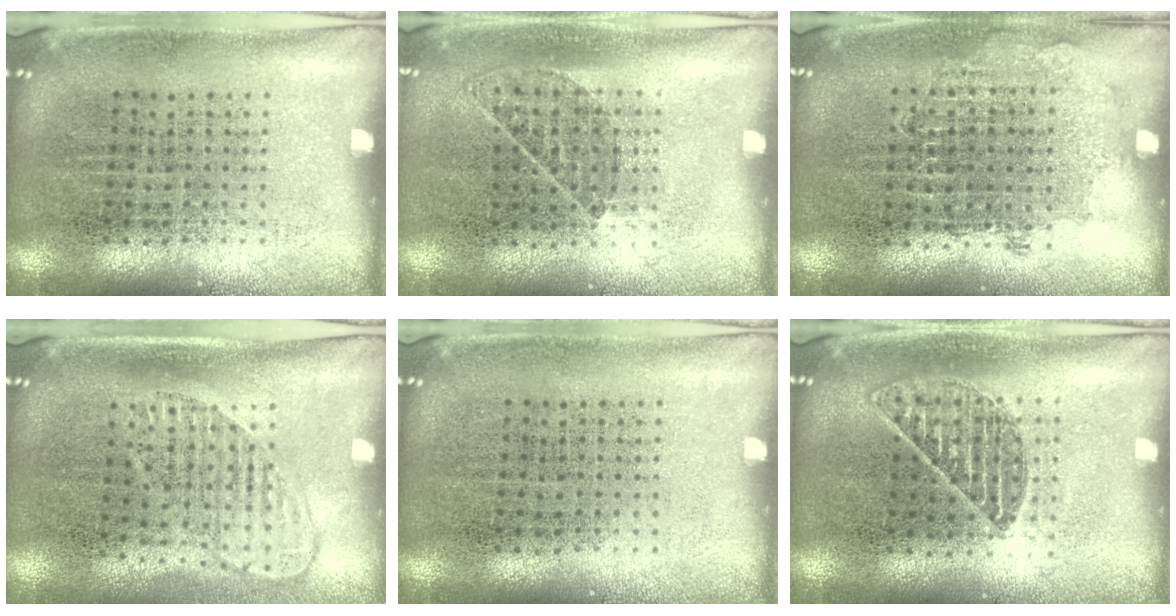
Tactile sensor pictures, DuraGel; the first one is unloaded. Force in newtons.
{"total": 0.8, "press": 0.6, "slide": 0.5}
{"total": 0.8, "press": 0.8, "slide": 0.3}
{"total": 1.4, "press": 1.2, "slide": 0.7}
{"total": 0.0}
{"total": 1.0, "press": 0.9, "slide": 0.4}